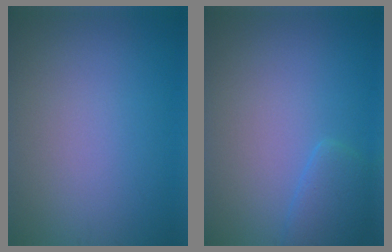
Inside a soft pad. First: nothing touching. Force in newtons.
{"total": 2.3, "press": 2.3, "slide": 0.1}